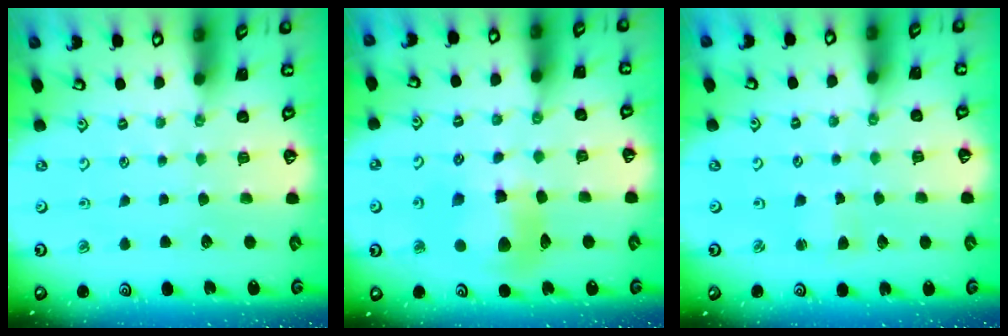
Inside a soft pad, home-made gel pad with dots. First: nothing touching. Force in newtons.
{"total": 12.2, "press": 12.1, "slide": 1.5}
{"total": 1.7, "press": 1.7, "slide": 0.2}